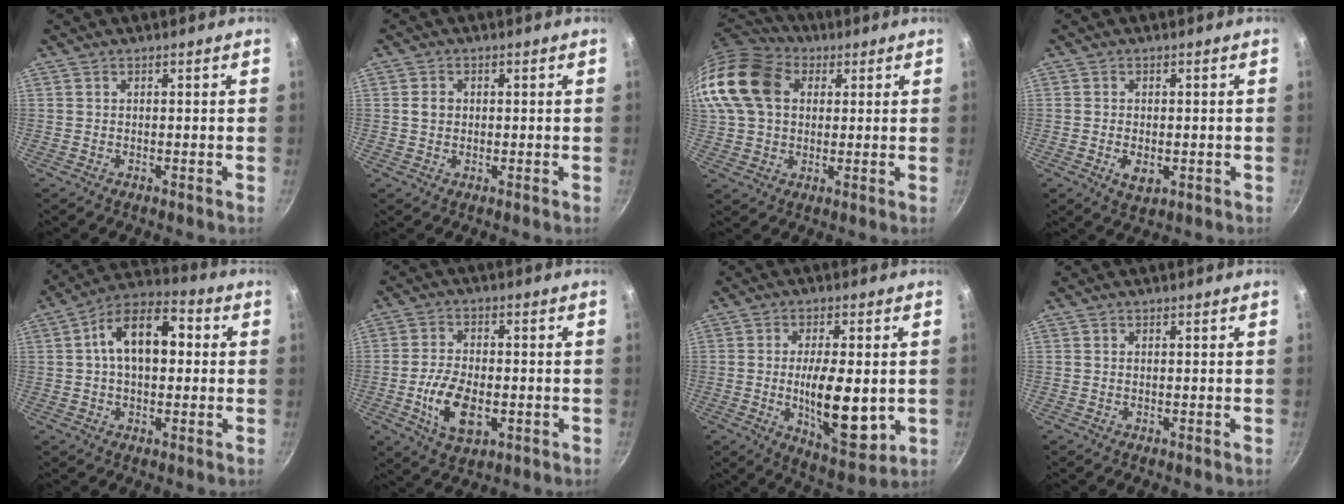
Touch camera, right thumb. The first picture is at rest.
{"total": 2.2, "force": [0.2, 1.9, 1.2], "torque": [-0.012, 0.005, 0.001]}
{"total": 18.1, "force": [4.4, 13.4, 11.3], "torque": [-0.225, 0.027, 0.067]}
{"total": 4.0, "force": [-0.9, 2.4, 3.1], "torque": [-0.049, -0.005, -0.009]}
{"total": 13.3, "force": [1.7, 8.0, 10.5], "torque": [-0.135, 0.034, 0.009]}
{"total": 10.3, "force": [-2.5, 5.8, 8.2], "torque": [-0.149, 0.007, -0.042]}
{"total": 14.3, "force": [-1.3, 5.6, 13.0], "torque": [-0.199, -0.016, -0.008]}
{"total": 0.0}